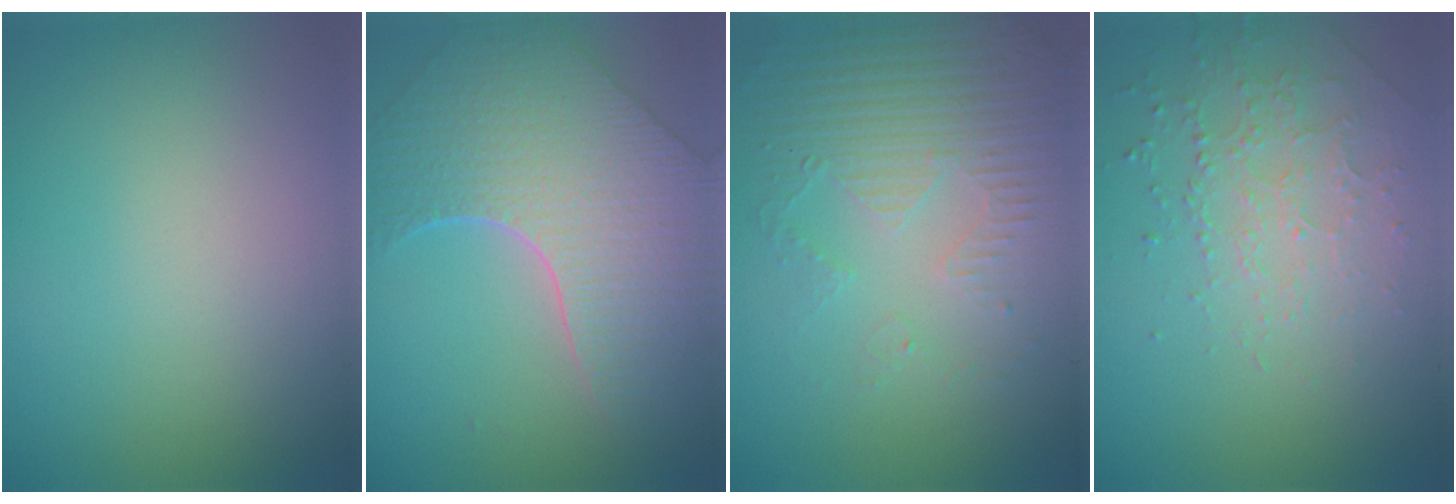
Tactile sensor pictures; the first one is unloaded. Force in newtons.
{"total": 8.5, "press": 6.3, "slide": 5.7}
{"total": 5.4, "press": 3.6, "slide": 4.0}
{"total": 2.1, "press": 1.9, "slide": 0.9}